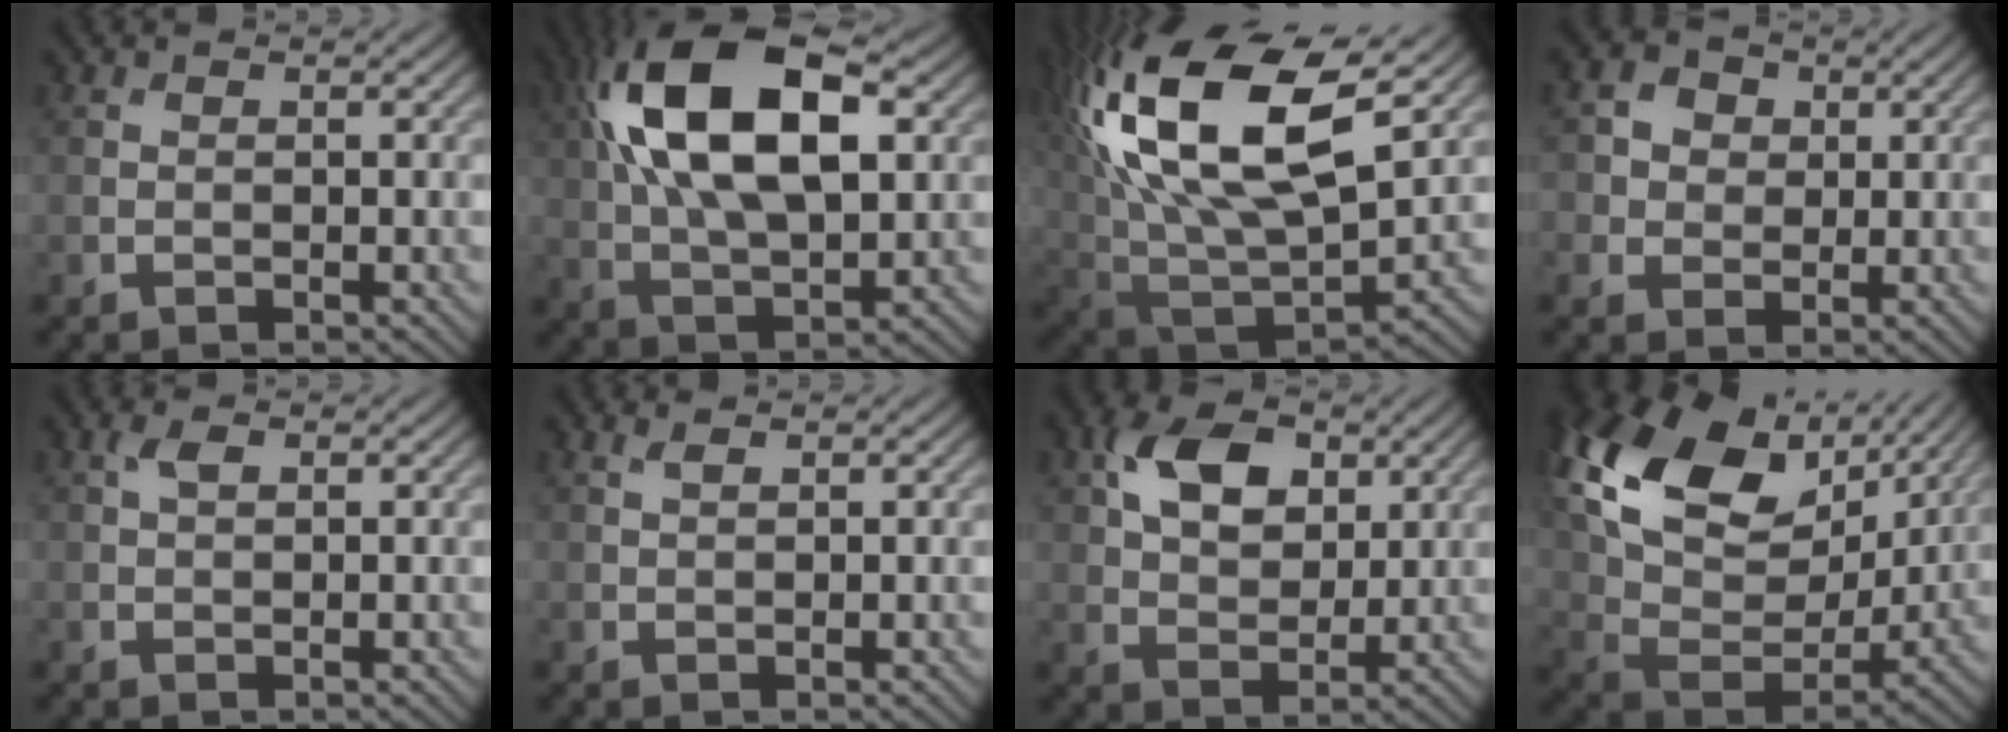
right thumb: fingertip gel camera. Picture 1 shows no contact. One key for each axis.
{"total": 17.0, "fx": 4.8, "fy": 8.3, "fz": 14.0, "tx": -0.269, "ty": 0.029, "tz": 0.075}
{"total": 20.7, "fx": 8.2, "fy": 9.9, "fz": 16.3, "tx": -0.349, "ty": 0.034, "tz": 0.141}
{"total": 3.8, "fx": 0.6, "fy": 3.5, "fz": 1.4, "tx": -0.047, "ty": 0.006, "tz": 0.003}
{"total": 1.7, "fx": 0.8, "fy": 0.8, "fz": 1.2, "tx": -0.028, "ty": 0.004, "tz": 0.015}
{"total": 1.0, "fx": 0.7, "fy": 0.3, "fz": 0.7, "tx": -0.020, "ty": 0.002, "tz": 0.015}
{"total": 8.3, "fx": 3.2, "fy": 5.3, "fz": 5.6, "tx": -0.115, "ty": 0.005, "tz": 0.053}
{"total": 17.7, "fx": 8.3, "fy": 10.6, "fz": 11.4, "tx": -0.273, "ty": 0.018, "tz": 0.163}